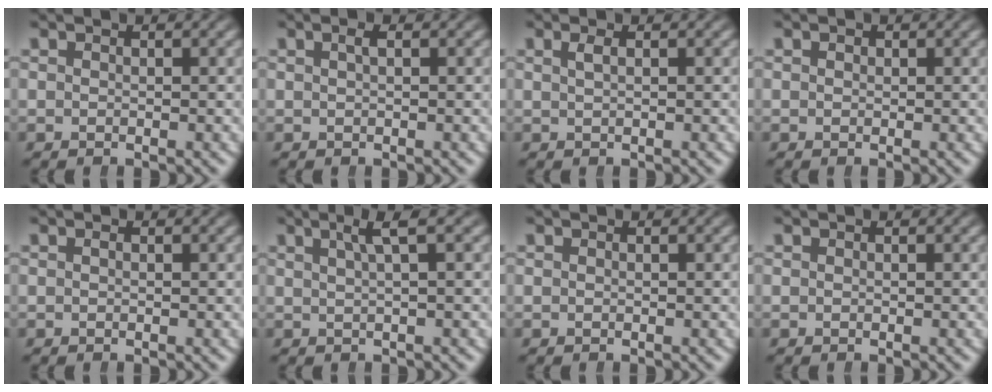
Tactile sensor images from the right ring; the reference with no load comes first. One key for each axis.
{"total": 1.0, "fx": 0.3, "fy": 0.1, "fz": 1.0, "tx": -0.008, "ty": 0.009, "tz": 0.005}
{"total": 1.0, "fx": 0.4, "fy": -0.2, "fz": 0.9, "tx": -0.014, "ty": 0.007, "tz": 0.009}
{"total": 0.6, "fx": 0.2, "fy": 0.5, "fz": 0.3, "tx": 0.001, "ty": 0.002, "tz": 0.005}
{"total": 0.0}
{"total": 2.9, "fx": 1.6, "fy": 0.0, "fz": 2.4, "tx": -0.023, "ty": 0.023, "tz": 0.023}
{"total": 0.0}
{"total": 0.0}